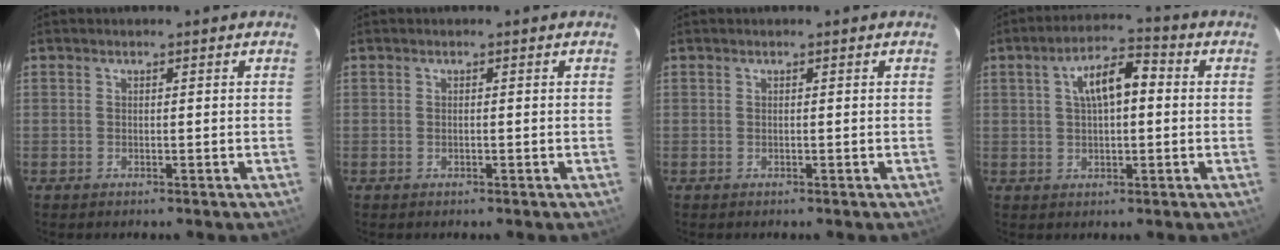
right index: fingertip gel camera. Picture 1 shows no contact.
{"total": 0.0}
{"total": 0.0}
{"total": 7.9, "force": [1.3, 3.4, 7.0], "torque": [-0.123, 0.025, 0.026]}